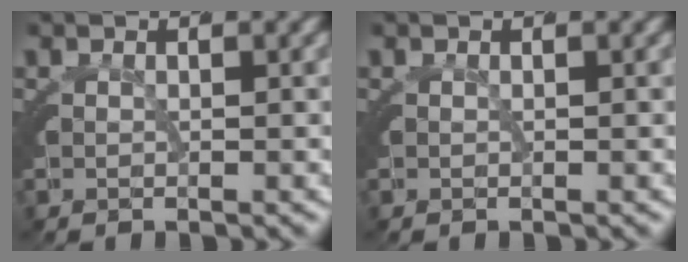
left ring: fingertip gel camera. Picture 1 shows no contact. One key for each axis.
{"total": 0.0}